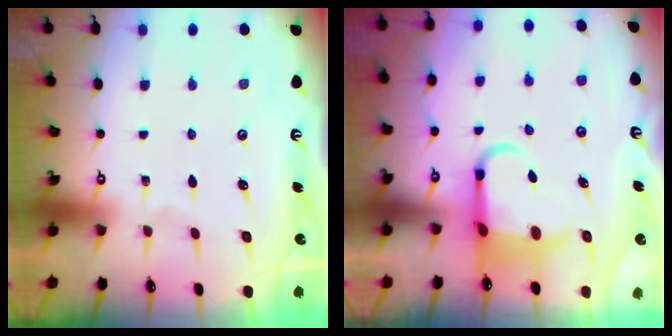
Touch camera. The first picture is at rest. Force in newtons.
{"total": 6.3, "press": 6.2, "slide": 1.4}